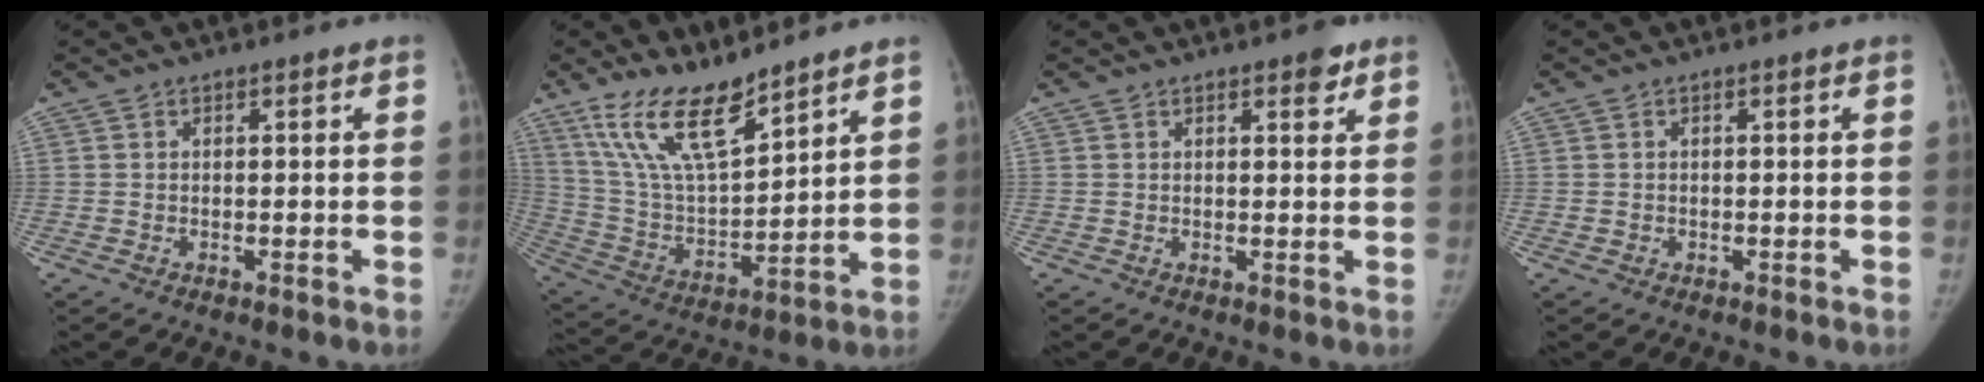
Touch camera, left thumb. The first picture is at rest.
{"total": 15.1, "force": [11.2, 4.5, 9.0], "torque": [-0.149, -0.063, 0.227]}
{"total": 2.7, "force": [1.7, 1.1, 1.8], "torque": [-0.014, -0.008, 0.020]}
{"total": 0.8, "force": [-0.2, 0.8, 0.1], "torque": [0.002, 0.004, -0.005]}